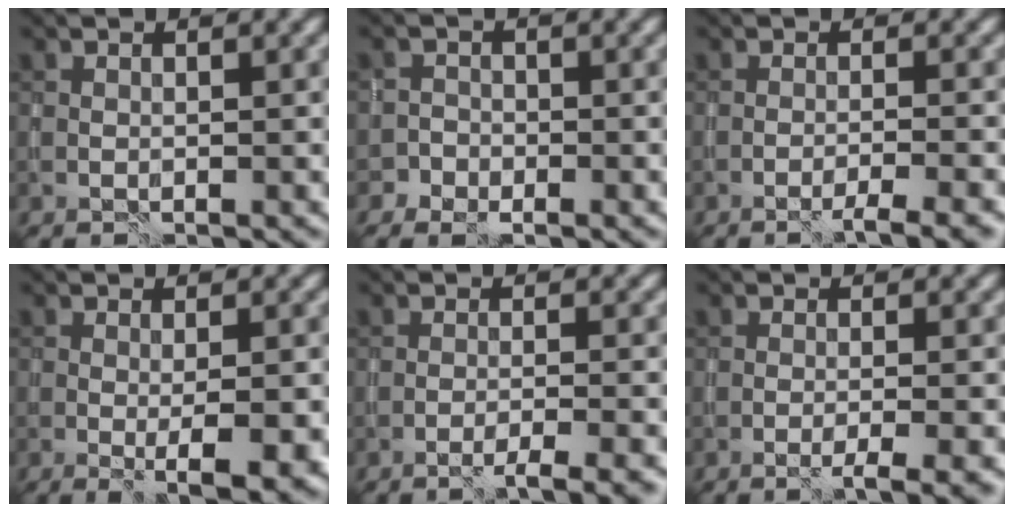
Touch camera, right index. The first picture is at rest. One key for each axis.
{"total": 2.3, "fx": -1.4, "fy": 1.8, "fz": 0.4, "tx": 0.004, "ty": 0.004, "tz": -0.031}
{"total": 2.9, "fx": -2.0, "fy": 0.3, "fz": 2.1, "tx": -0.017, "ty": 0.002, "tz": -0.041}
{"total": 3.5, "fx": -1.0, "fy": 0.6, "fz": 3.3, "tx": -0.048, "ty": -0.011, "tz": -0.013}
{"total": 2.9, "fx": -2.0, "fy": 0.3, "fz": 2.1, "tx": -0.017, "ty": 0.003, "tz": -0.043}
{"total": 2.6, "fx": -1.2, "fy": 0.4, "fz": 2.3, "tx": -0.026, "ty": -0.004, "tz": -0.023}